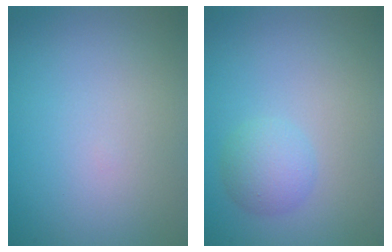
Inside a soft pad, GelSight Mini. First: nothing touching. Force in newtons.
{"total": 2.4, "press": 2.4, "slide": 0.1}